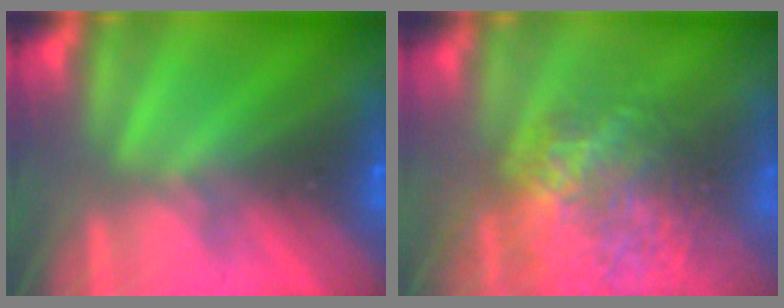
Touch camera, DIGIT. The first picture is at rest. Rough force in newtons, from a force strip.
{"total": 11.2}